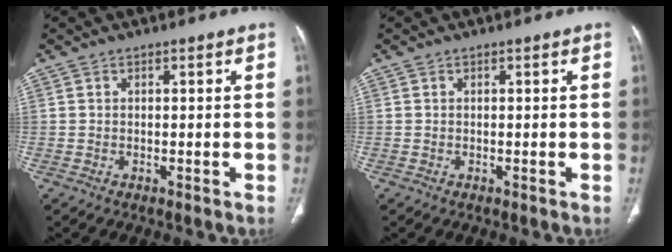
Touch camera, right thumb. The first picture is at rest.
{"total": 0.0}